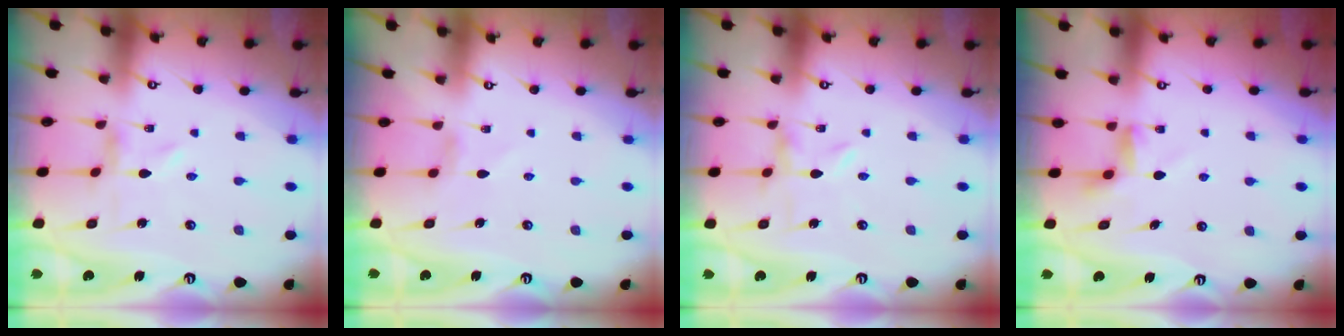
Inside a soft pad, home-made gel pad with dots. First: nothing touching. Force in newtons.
{"total": 2.7, "press": 2.7, "slide": 0.3}
{"total": 0.0}
{"total": 3.7, "press": 3.6, "slide": 0.4}